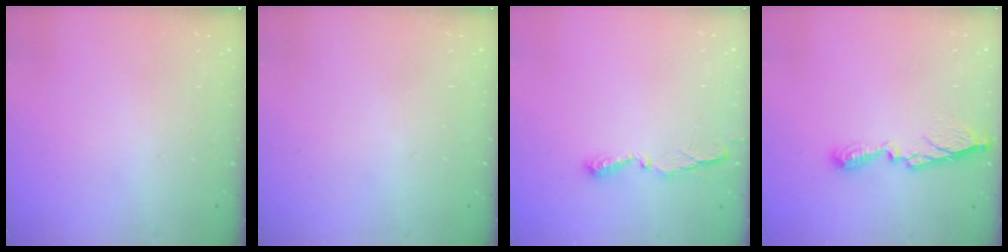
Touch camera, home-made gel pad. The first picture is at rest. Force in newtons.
{"total": 0.9, "press": 0.9, "slide": 0.0}
{"total": 4.5, "press": 4.5, "slide": 0.4}
{"total": 10.6, "press": 10.6, "slide": 0.6}